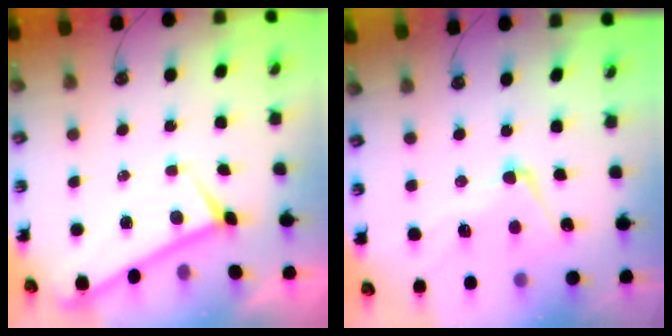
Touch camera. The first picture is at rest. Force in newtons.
{"total": 4.9, "press": 4.8, "slide": 1.2}